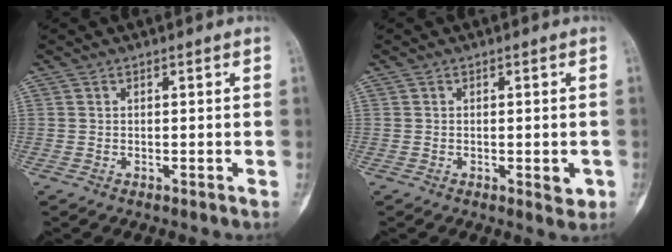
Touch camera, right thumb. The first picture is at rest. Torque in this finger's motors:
{"motor_torque": [0.27, 0.04, 0.21, -0.45, 0.13]}